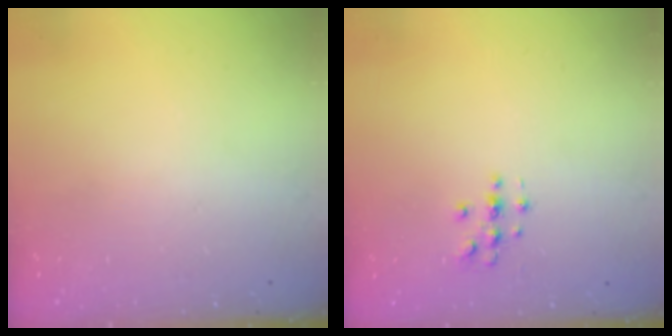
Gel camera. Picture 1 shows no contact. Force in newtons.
{"total": 3.0, "press": 3.0, "slide": 0.3}